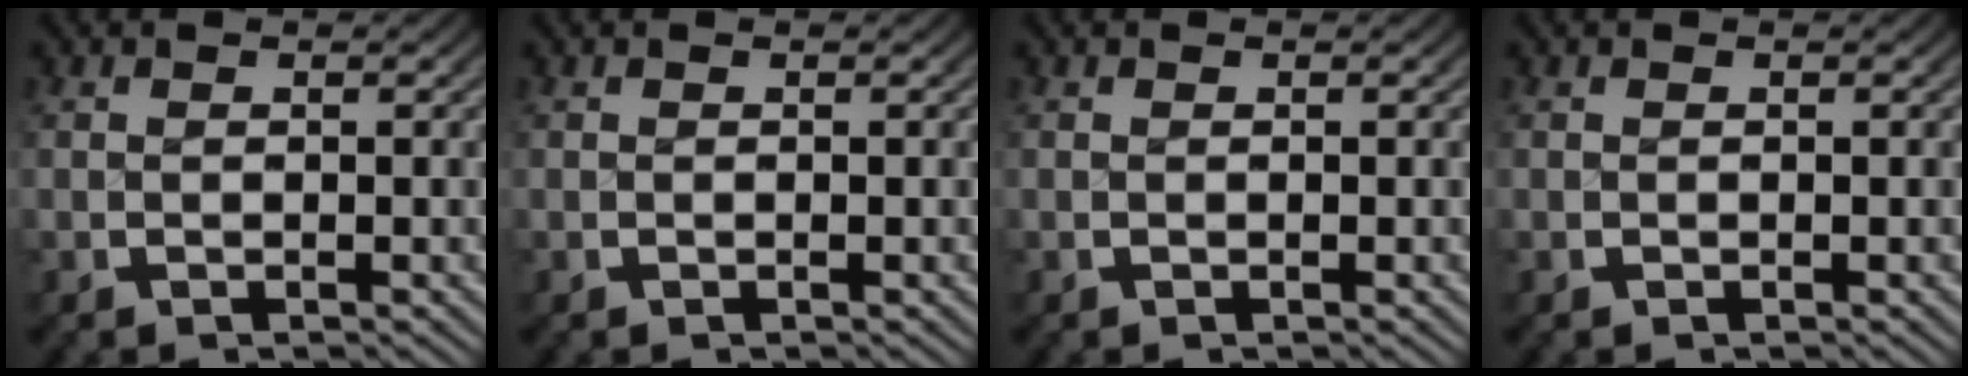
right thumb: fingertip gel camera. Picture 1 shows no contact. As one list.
[{"total": 0.0}, {"total": 0.0}, {"total": 0.0}]